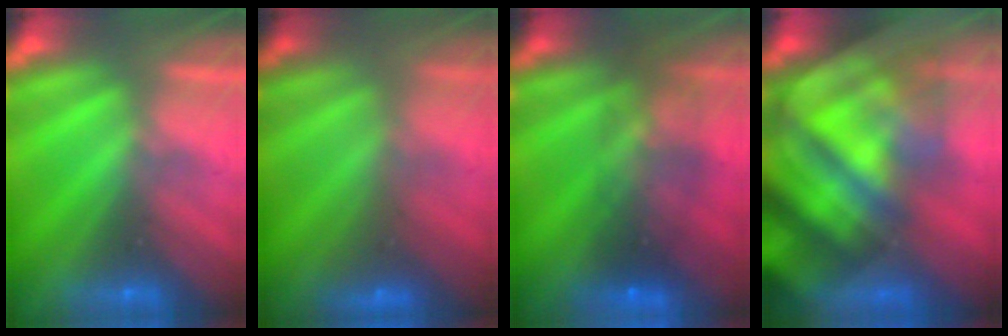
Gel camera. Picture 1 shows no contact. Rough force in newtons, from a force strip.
{"total": 2.4}
{"total": 7.1}
{"total": 7.6}